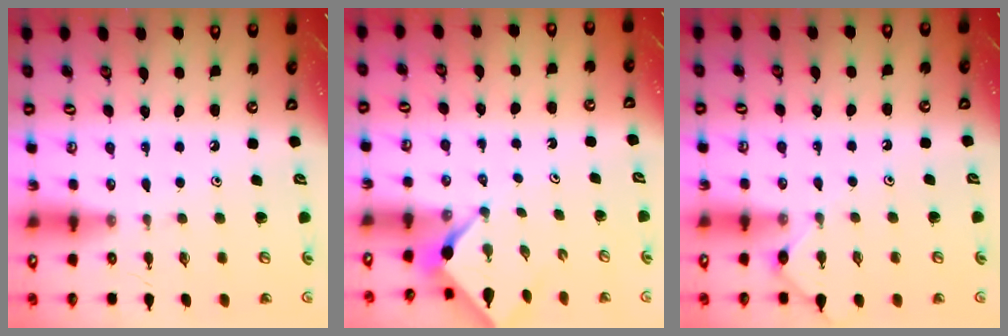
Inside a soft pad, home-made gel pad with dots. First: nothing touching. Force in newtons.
{"total": 2.5, "press": 2.5, "slide": 0.3}
{"total": 3.7, "press": 3.7, "slide": 0.5}